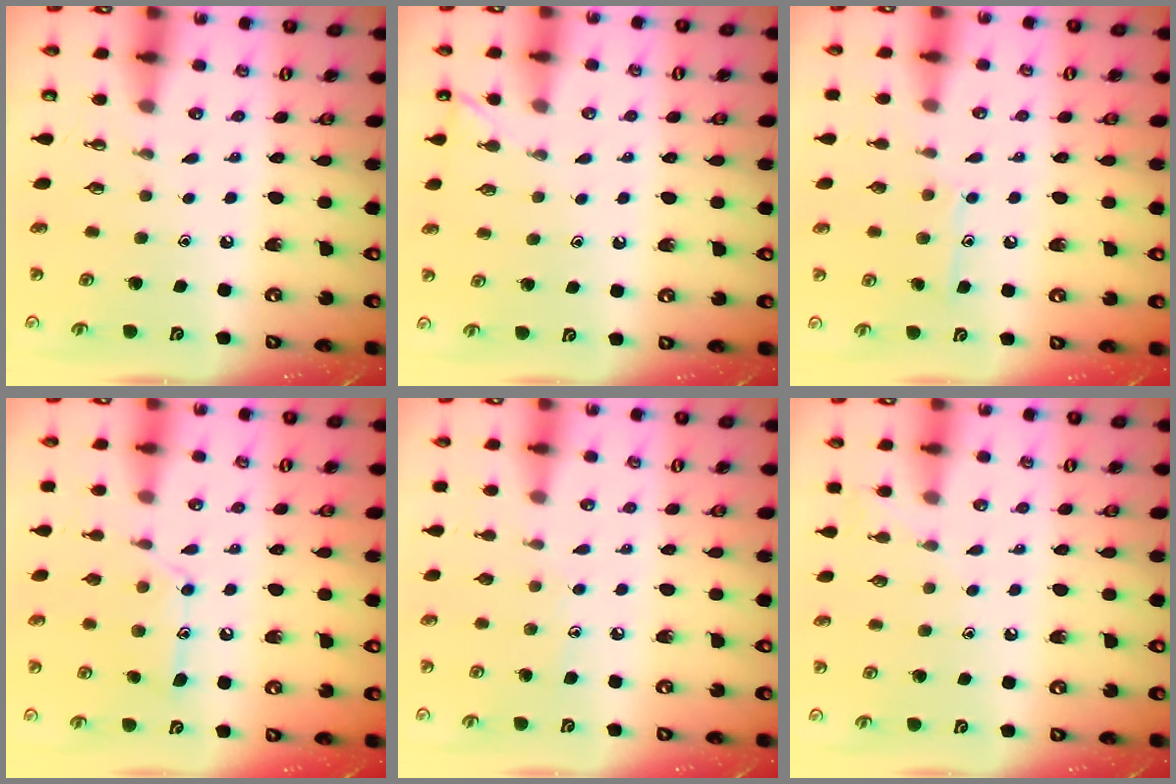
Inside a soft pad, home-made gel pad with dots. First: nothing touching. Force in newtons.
{"total": 2.2, "press": 2.2, "slide": 0.3}
{"total": 8.1, "press": 8.0, "slide": 0.5}
{"total": 13.1, "press": 13.1, "slide": 1.0}
{"total": 5.5, "press": 5.5, "slide": 0.5}
{"total": 5.2, "press": 5.2, "slide": 0.5}